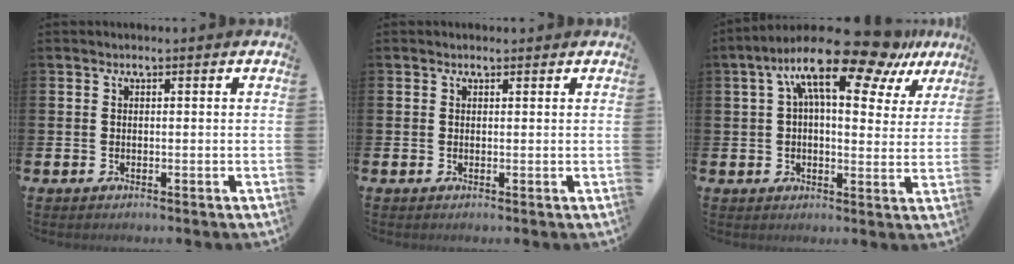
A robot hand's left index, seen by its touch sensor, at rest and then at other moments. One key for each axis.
{"total": 0.5, "fx": 0.4, "fy": 0.3, "fz": 0.2, "tx": 0.011, "ty": -0.002, "tz": 0.004}
{"total": 14.4, "fx": 9.5, "fy": 5.0, "fz": 9.6, "tx": -0.166, "ty": -0.040, "tz": 0.159}